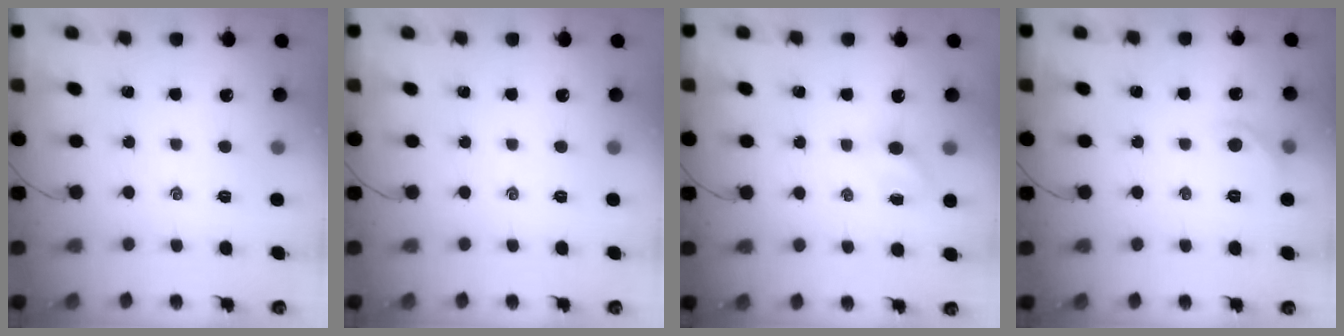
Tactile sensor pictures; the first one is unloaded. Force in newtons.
{"total": 0.0}
{"total": 2.8, "press": 2.7, "slide": 0.9}
{"total": 7.0, "press": 6.9, "slide": 1.2}